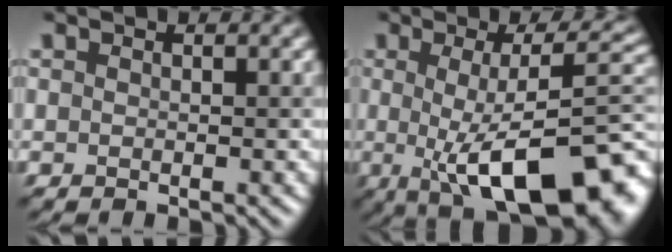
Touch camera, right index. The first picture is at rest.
{"total": 12.2, "force": [-1.6, 3.9, 11.4], "torque": [-0.143, -0.004, -0.019]}